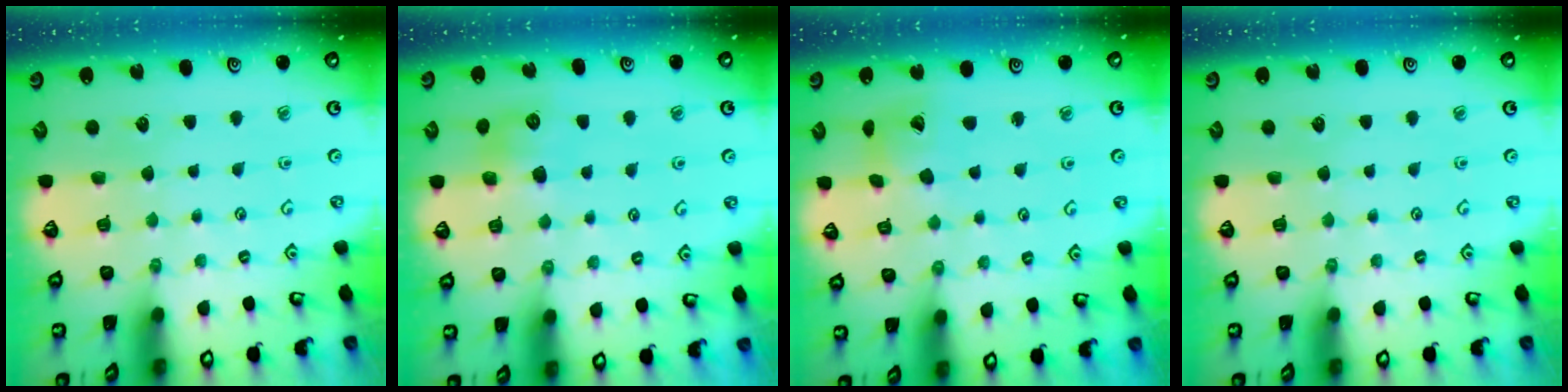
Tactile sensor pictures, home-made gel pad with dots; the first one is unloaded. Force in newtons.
{"total": 7.1, "press": 7.0, "slide": 0.4}
{"total": 9.2, "press": 9.1, "slide": 1.2}
{"total": 0.0}